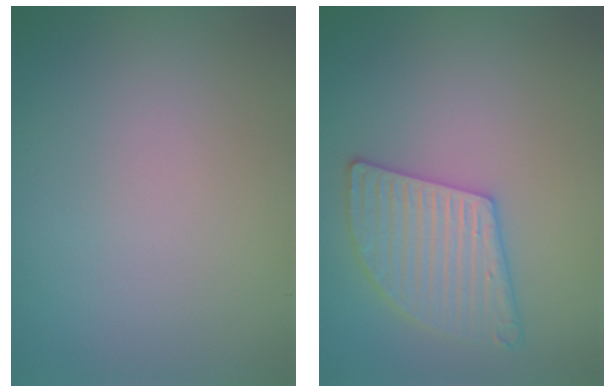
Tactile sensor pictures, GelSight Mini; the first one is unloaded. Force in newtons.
{"total": 4.3, "press": 4.0, "slide": 1.5}